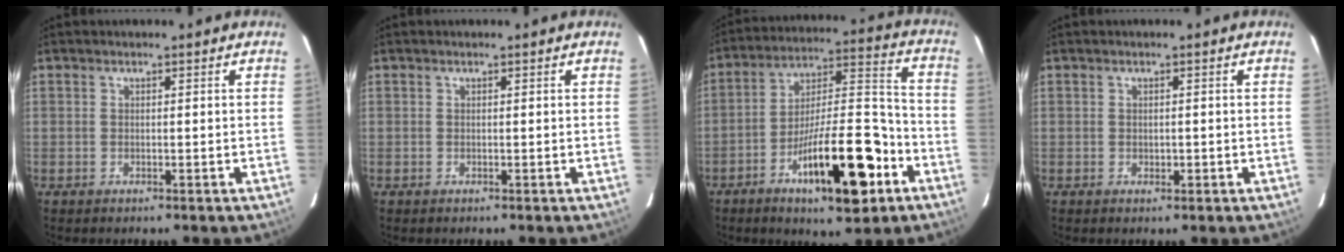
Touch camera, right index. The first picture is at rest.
{"total": 0.0}
{"total": 18.1, "force": [-8.4, 4.3, 15.4], "torque": [-0.249, 0.010, -0.125]}
{"total": 0.9, "force": [-0.2, 0.6, 0.6], "torque": [-0.008, 0.001, -0.001]}